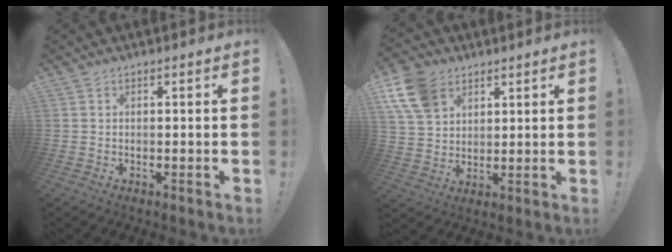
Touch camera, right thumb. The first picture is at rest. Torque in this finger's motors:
{"motor_torque": [0.05, 0.43, 0.72, 0.37, 0.11]}